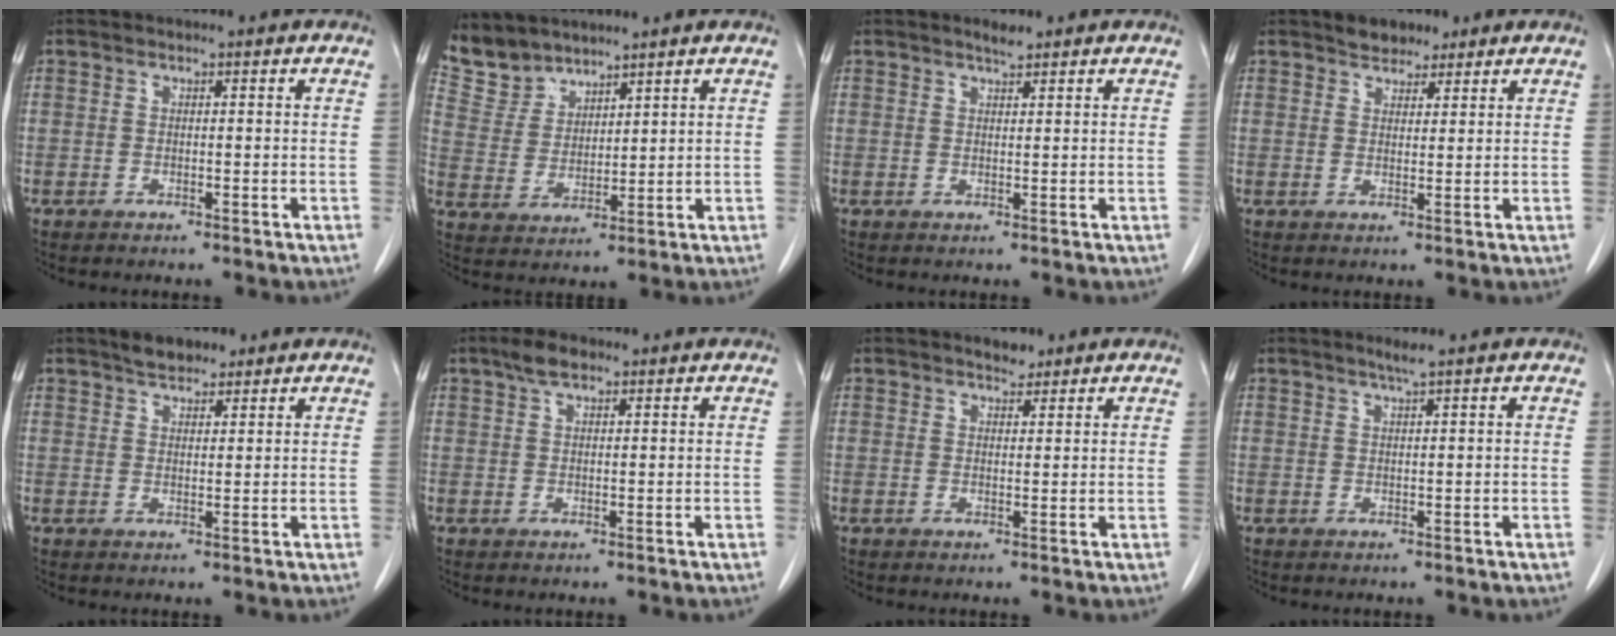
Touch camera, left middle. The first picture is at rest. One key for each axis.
{"total": 5.9, "fx": 5.6, "fy": 2.0, "fz": 0.0, "tx": -0.009, "ty": 0.008, "tz": 0.130}
{"total": 1.6, "fx": 1.4, "fy": 0.2, "fz": 0.7, "tx": -0.019, "ty": -0.001, "tz": 0.027}
{"total": 3.3, "fx": 2.7, "fy": 1.7, "fz": 0.9, "tx": -0.017, "ty": 0.007, "tz": 0.042}
{"total": 3.7, "fx": 3.0, "fy": 1.5, "fz": 1.6, "tx": -0.031, "ty": 0.008, "tz": 0.050}
{"total": 2.9, "fx": 2.0, "fy": 1.1, "fz": 1.8, "tx": -0.038, "ty": 0.008, "tz": 0.037}
{"total": 2.1, "fx": 1.8, "fy": 0.8, "fz": 0.7, "tx": -0.015, "ty": -0.001, "tz": 0.027}
{"total": 1.6, "fx": 1.2, "fy": -0.6, "fz": 0.9, "tx": -0.023, "ty": -0.006, "tz": 0.026}